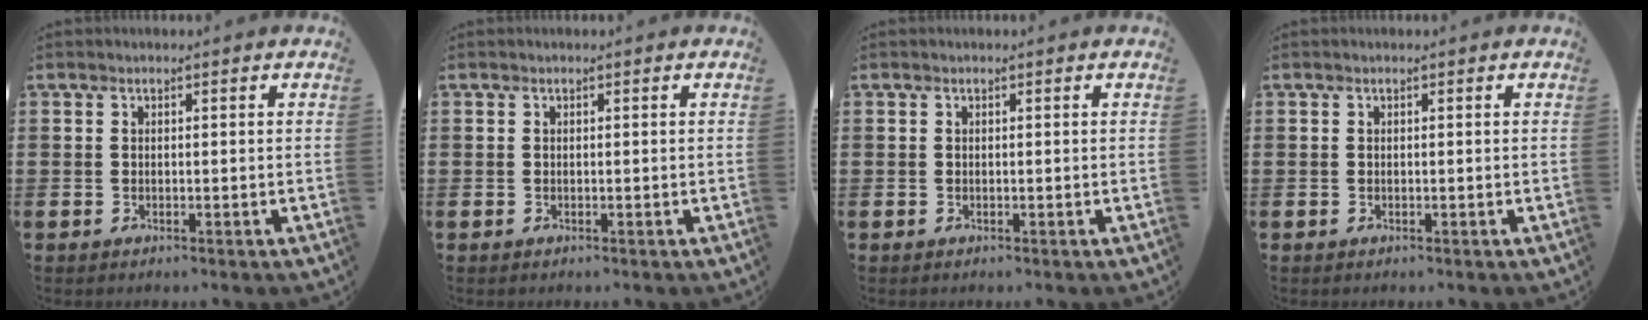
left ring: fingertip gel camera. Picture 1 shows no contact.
{"total": 0.0}
{"total": 0.0}
{"total": 0.0}